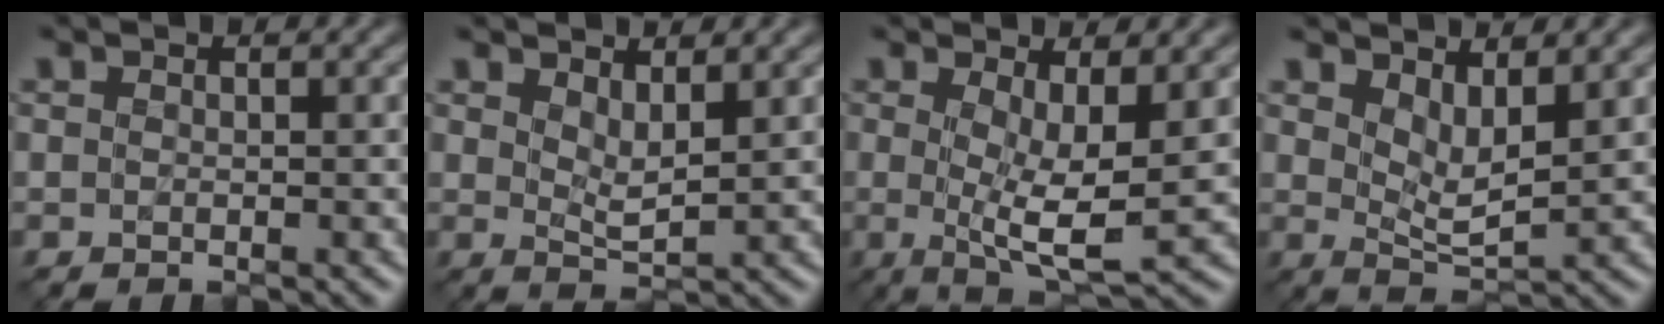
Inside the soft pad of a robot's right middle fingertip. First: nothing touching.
{"total": 1.7, "force": [1.0, 0.3, 1.4], "torque": [-0.029, -0.007, 0.020]}
{"total": 4.5, "force": [0.3, 1.0, 4.3], "torque": [-0.083, -0.013, 0.007]}
{"total": 2.6, "force": [1.4, 0.8, 2.1], "torque": [-0.045, -0.012, 0.026]}